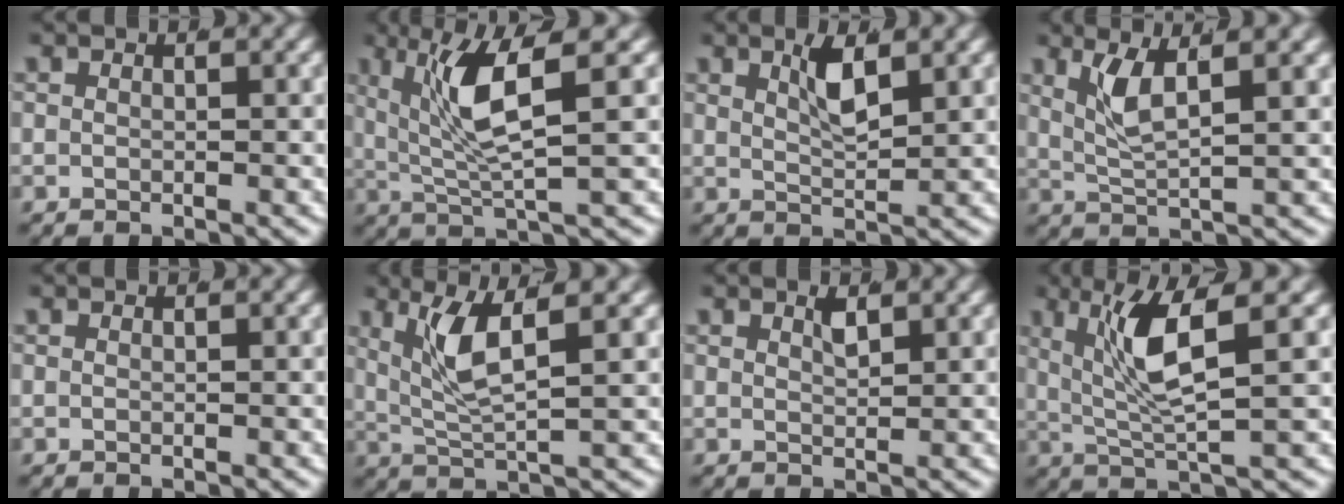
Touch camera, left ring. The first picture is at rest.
{"total": 6.5, "force": [1.7, 2.1, 5.9], "torque": [-0.113, 0.003, 0.032]}
{"total": 2.4, "force": [1.3, 0.3, 2.0], "torque": [-0.041, -0.009, 0.029]}
{"total": 3.5, "force": [1.4, 0.8, 3.1], "torque": [-0.070, -0.001, 0.031]}
{"total": 0.0}
{"total": 5.0, "force": [1.7, 1.5, 4.4], "torque": [-0.096, 0.001, 0.034]}
{"total": 0.9, "force": [0.7, 0.0, 0.6], "torque": [-0.015, -0.007, 0.018]}
{"total": 5.9, "force": [1.7, 1.6, 5.5], "torque": [-0.107, 0.000, 0.034]}